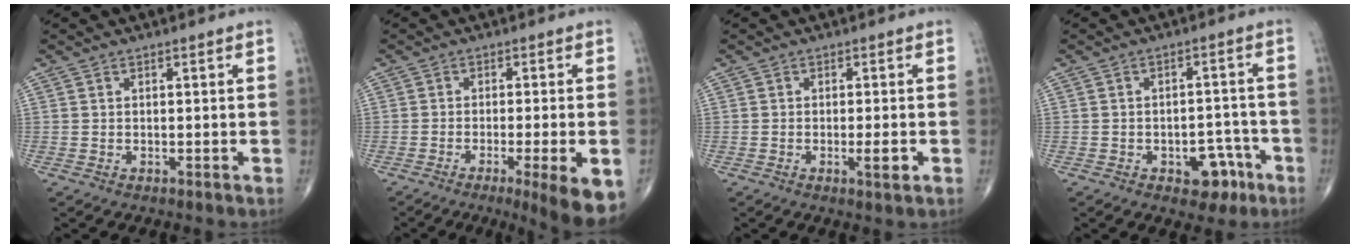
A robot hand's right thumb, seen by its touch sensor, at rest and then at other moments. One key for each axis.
{"total": 10.9, "fx": -5.3, "fy": 1.4, "fz": 9.4, "tx": -0.108, "ty": -0.006, "tz": -0.075}
{"total": 2.7, "fx": -0.9, "fy": 0.4, "fz": 2.5, "tx": -0.042, "ty": -0.003, "tz": -0.016}
{"total": 7.0, "fx": -3.5, "fy": 4.3, "fz": 4.3, "tx": -0.024, "ty": 0.033, "tz": -0.042}